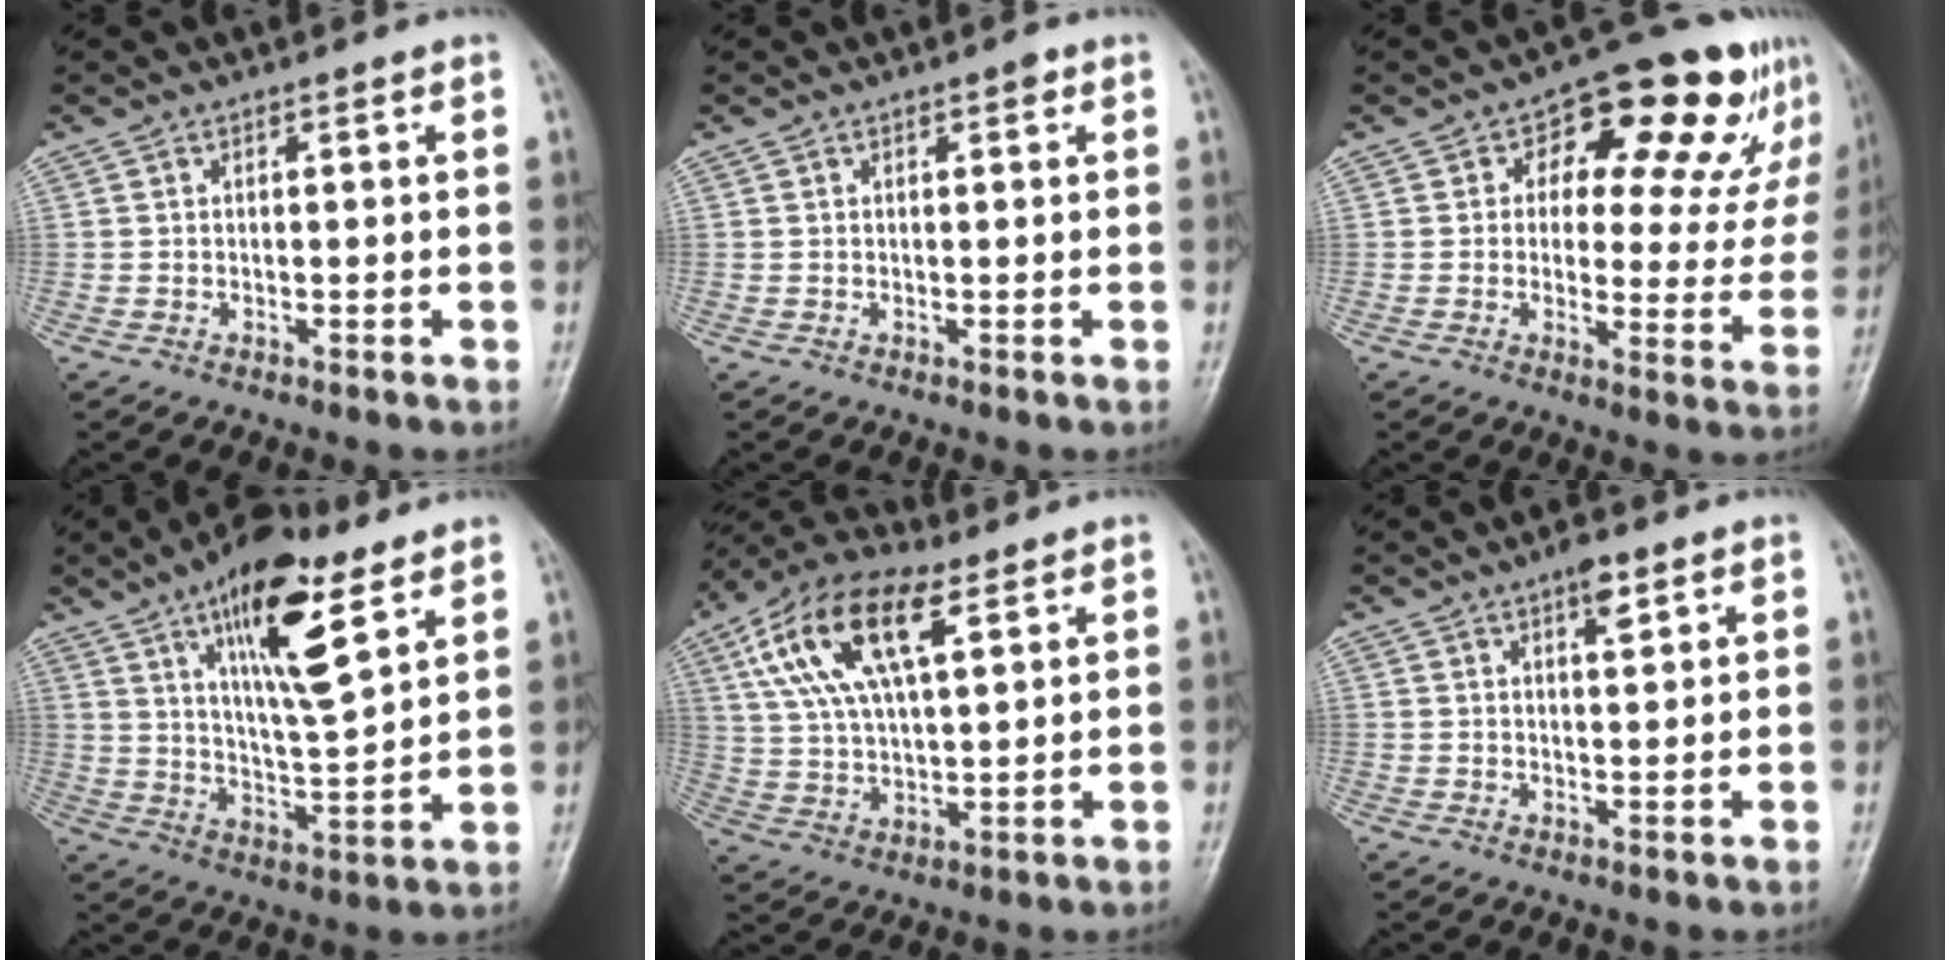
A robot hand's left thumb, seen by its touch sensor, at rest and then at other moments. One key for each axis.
{"total": 1.2, "fx": 0.6, "fy": 0.5, "fz": 0.8, "tx": -0.006, "ty": 0.001, "tz": 0.006}
{"total": 17.1, "fx": 8.6, "fy": 9.1, "fz": 11.6, "tx": -0.084, "ty": -0.013, "tz": 0.106}
{"total": 16.7, "fx": 8.8, "fy": 5.3, "fz": 13.2, "tx": -0.192, "ty": -0.043, "tz": 0.147}
{"total": 17.1, "fx": 7.2, "fy": 7.7, "fz": 13.4, "tx": -0.247, "ty": 0.004, "tz": 0.130}
{"total": 3.7, "fx": 2.2, "fy": 1.3, "fz": 2.7, "tx": -0.033, "ty": -0.007, "tz": 0.032}